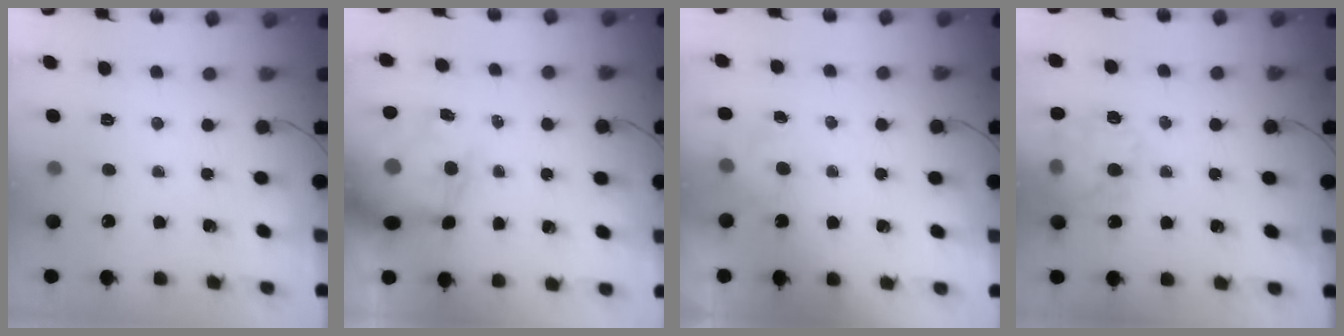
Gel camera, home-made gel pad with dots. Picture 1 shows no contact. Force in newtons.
{"total": 13.9, "press": 13.6, "slide": 3.2}
{"total": 4.1, "press": 4.0, "slide": 1.2}
{"total": 15.9, "press": 15.8, "slide": 2.3}